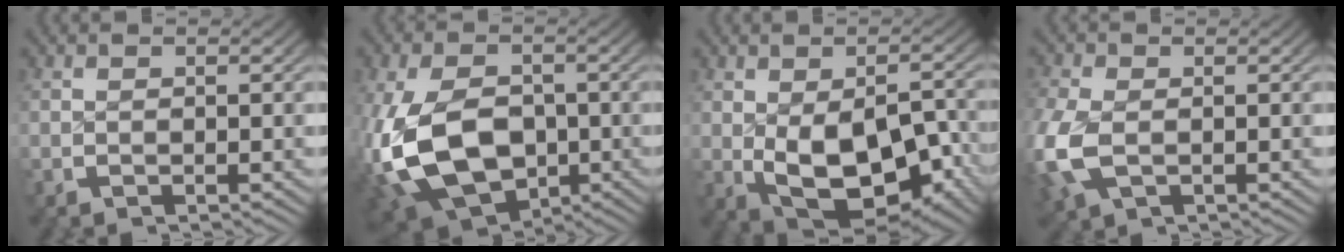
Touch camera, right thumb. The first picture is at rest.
{"total": 15.0, "force": [-2.7, 10.6, 10.2], "torque": [-0.258, -0.066, -0.012]}
{"total": 12.2, "force": [-2.8, 7.4, 9.3], "torque": [-0.182, -0.059, -0.007]}
{"total": 5.4, "force": [-0.8, 4.0, 3.6], "torque": [-0.123, -0.021, 0.004]}